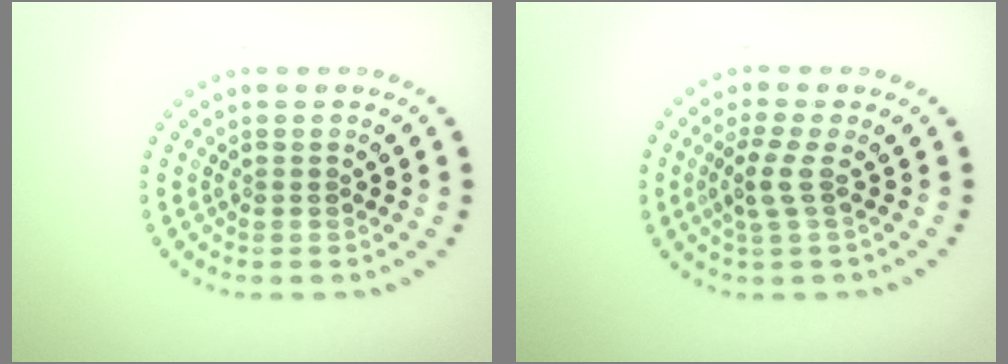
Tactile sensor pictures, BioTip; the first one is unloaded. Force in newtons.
{"total": 2.0, "press": 1.5, "slide": 1.4}